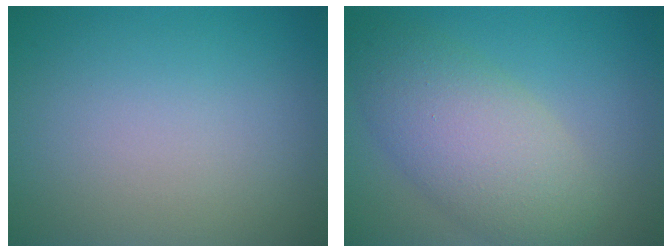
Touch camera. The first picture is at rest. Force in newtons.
{"total": 6.6, "press": 6.6, "slide": 0.2}